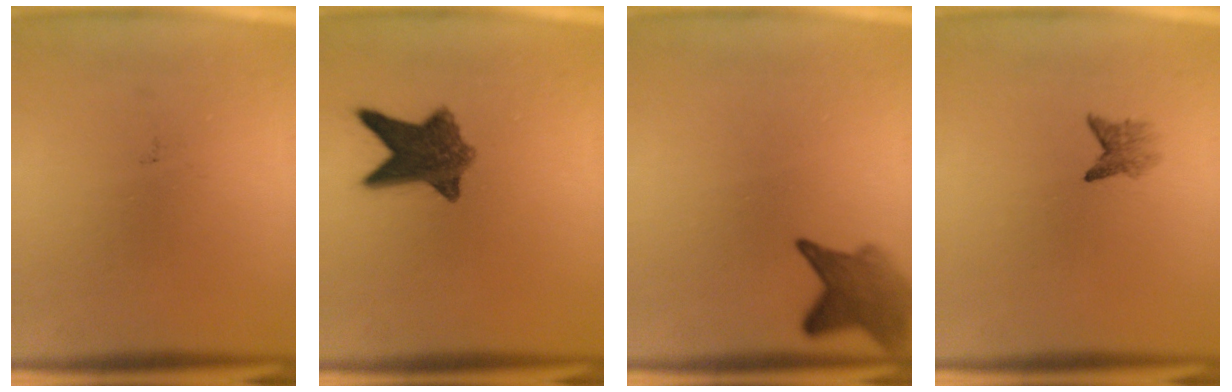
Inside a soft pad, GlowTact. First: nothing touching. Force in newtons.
{"total": 8.8}
{"total": 4.7}
{"total": 2.0}